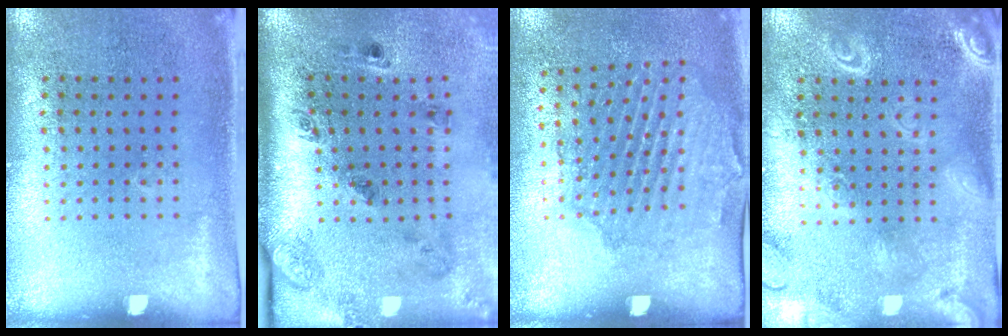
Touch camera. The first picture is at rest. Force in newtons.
{"total": 2.8, "press": 1.7, "slide": 2.2}
{"total": 1.7, "press": 1.5, "slide": 0.8}
{"total": 3.9, "press": 3.8, "slide": 0.5}